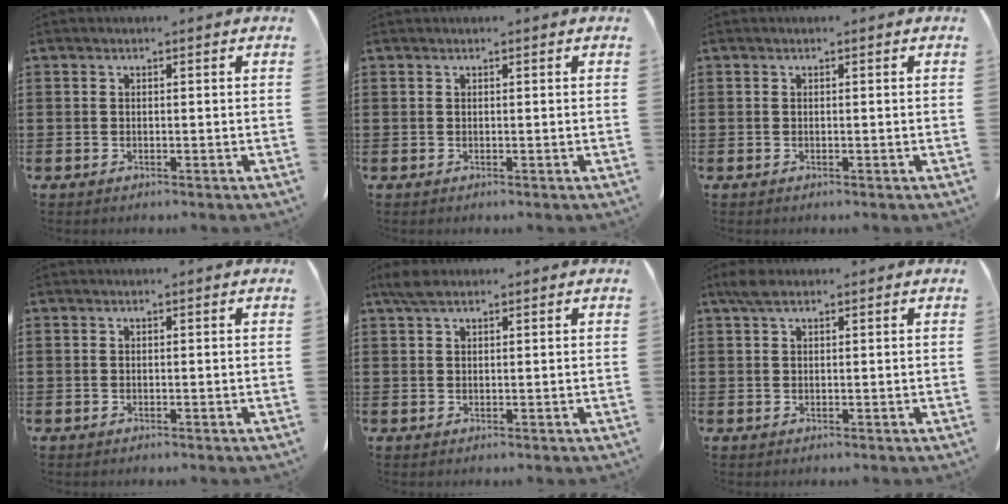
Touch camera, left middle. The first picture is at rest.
{"total": 0.0}
{"total": 0.0}
{"total": 0.0}
{"total": 2.5, "force": [1.6, 1.0, 1.7], "torque": [-0.038, 0.004, 0.030]}
{"total": 2.1, "force": [1.3, 0.8, 1.4], "torque": [-0.031, 0.004, 0.024]}